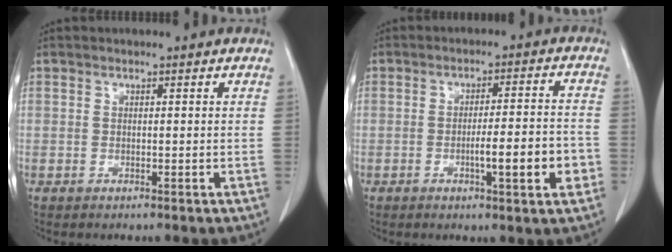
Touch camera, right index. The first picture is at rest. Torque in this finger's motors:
{"motor_torque": [1.43, -0.41, 0.62, 0.07]}